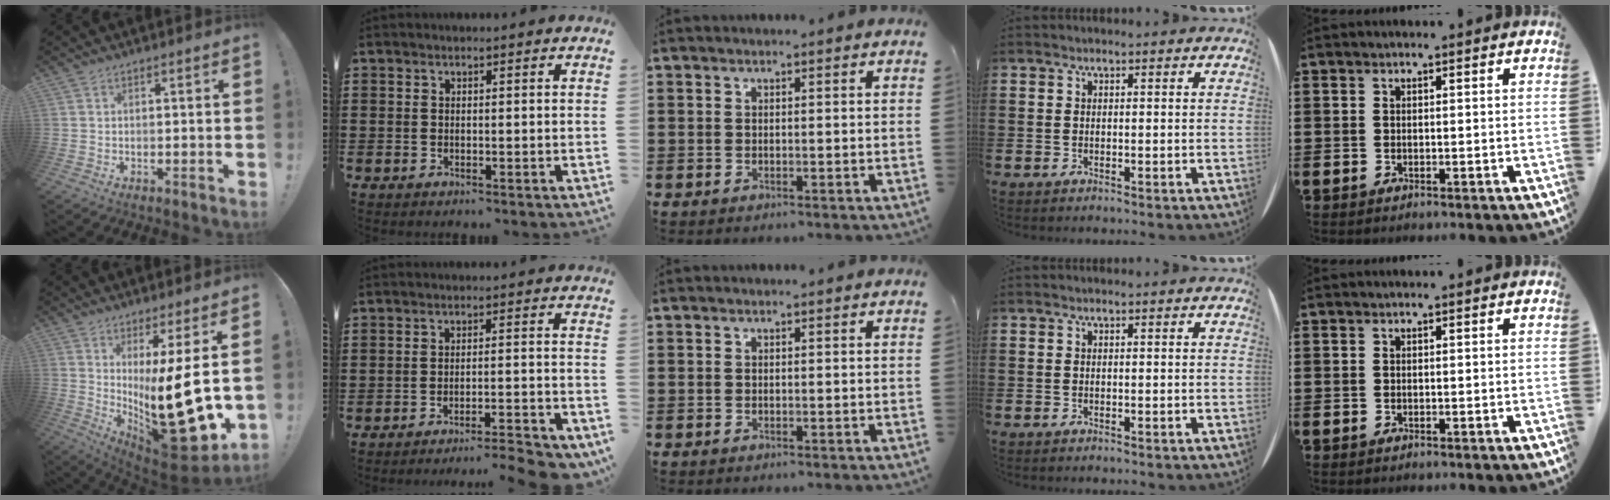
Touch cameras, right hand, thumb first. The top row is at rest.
{"thumb": {"total": 21.8, "force": [1.4, 5.9, 21.0], "torque": [-0.327, -0.055, 0.034]}, "index": {"total": 4.3, "force": [-3.9, -0.3, 1.7], "torque": [-0.028, -0.010, -0.079]}}